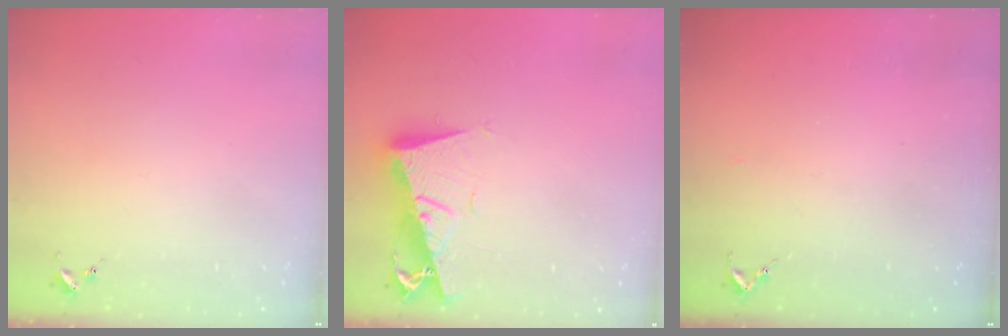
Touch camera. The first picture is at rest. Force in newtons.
{"total": 10.6, "press": 10.5, "slide": 1.3}
{"total": 2.6, "press": 2.5, "slide": 0.3}